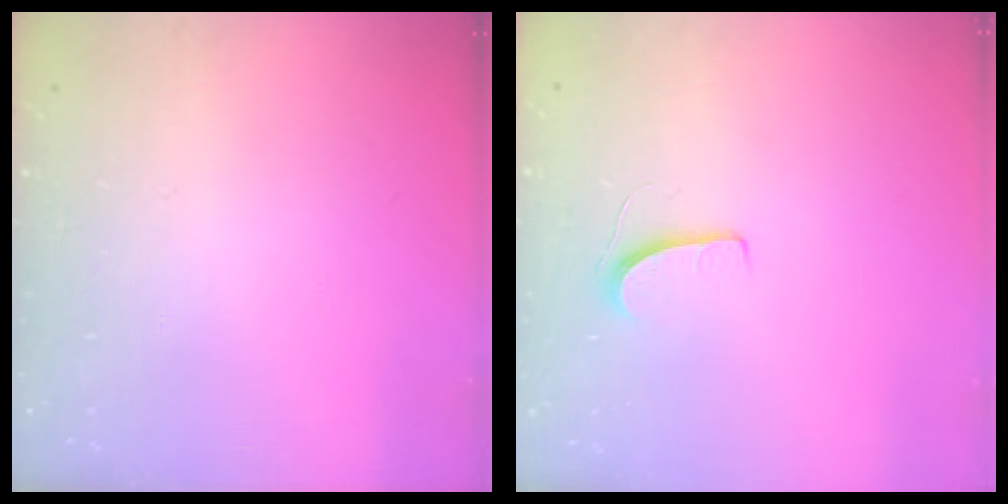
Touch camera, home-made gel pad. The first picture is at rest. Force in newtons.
{"total": 5.1, "press": 5.0, "slide": 0.5}